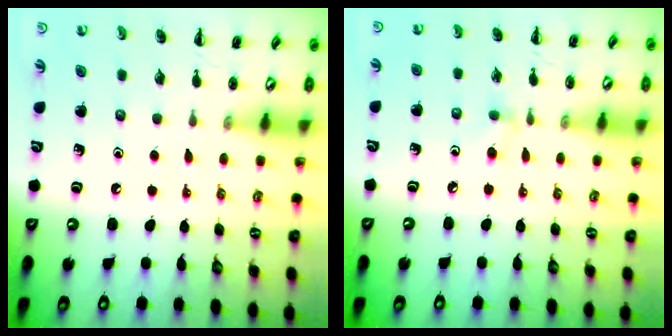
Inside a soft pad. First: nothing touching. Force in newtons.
{"total": 4.4, "press": 4.0, "slide": 1.8}